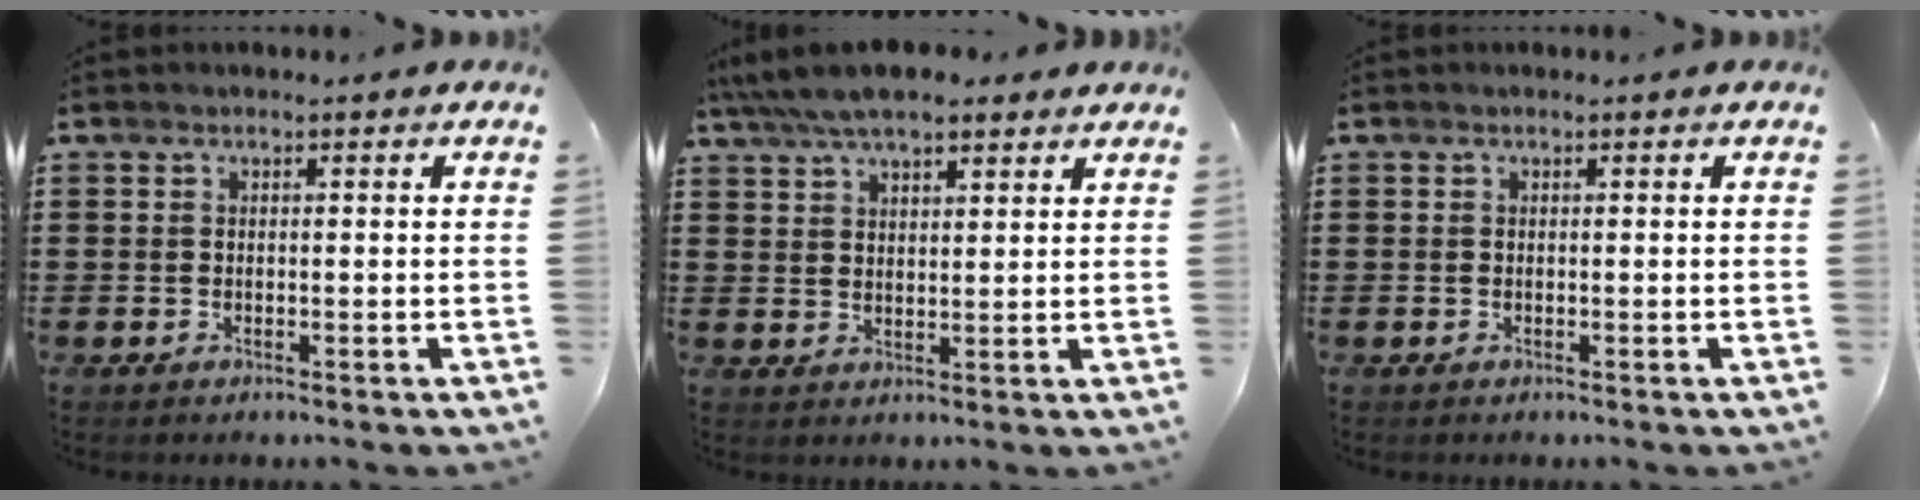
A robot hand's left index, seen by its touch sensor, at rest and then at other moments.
{"total": 6.3, "force": [5.2, 1.9, 2.9], "torque": [-0.072, -0.004, 0.096]}
{"total": 0.0}